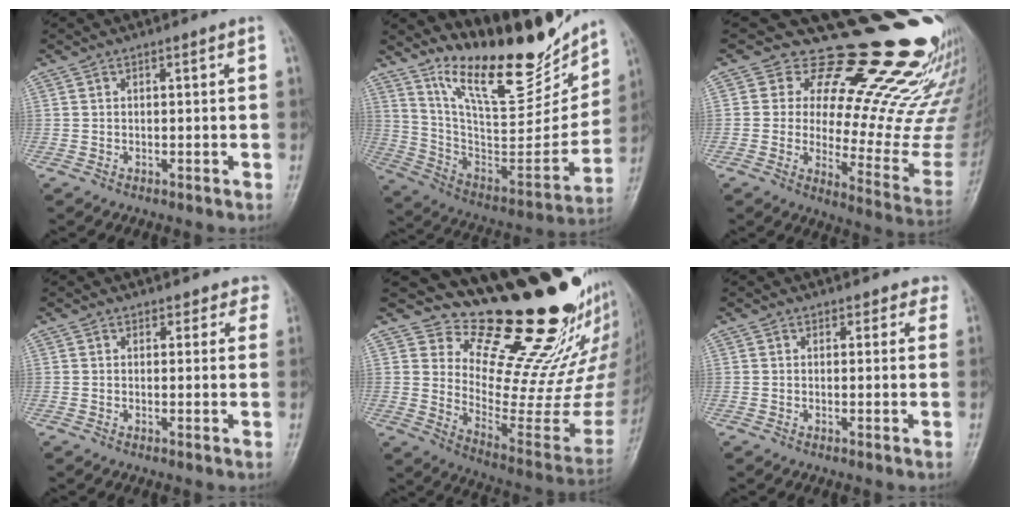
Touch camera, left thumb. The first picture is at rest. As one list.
[{"total": 24.1, "force": [18.2, 8.0, 13.5], "torque": [-0.160, -0.102, 0.309]}, {"total": 28.1, "force": [19.3, 10.0, 17.9], "torque": [-0.202, -0.120, 0.249]}, {"total": 3.9, "force": [3.4, 2.0, -0.3], "torque": [0.044, -0.016, 0.017]}, {"total": 23.3, "force": [19.3, 5.7, 11.8], "torque": [-0.118, -0.177, 0.288]}, {"total": 3.1, "force": [2.6, 1.6, -0.3], "torque": [0.035, -0.013, 0.011]}]